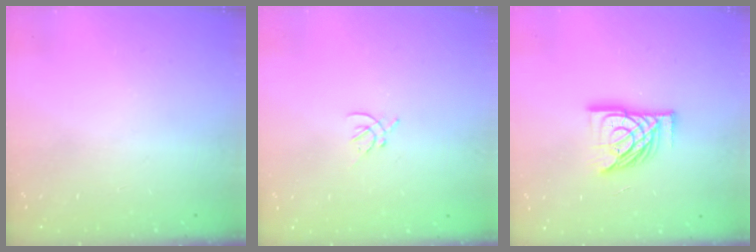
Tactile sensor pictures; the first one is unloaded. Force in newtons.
{"total": 2.0, "press": 1.9, "slide": 0.5}
{"total": 14.7, "press": 14.7, "slide": 1.6}